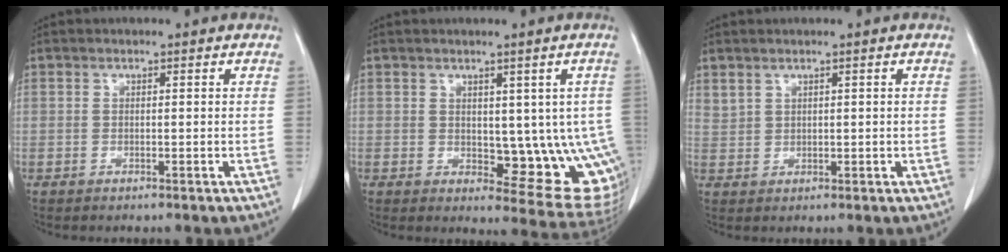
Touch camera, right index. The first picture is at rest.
{"total": 10.6, "force": [0.0, 5.1, 9.3], "torque": [-0.090, -0.005, 0.013]}
{"total": 1.8, "force": [1.5, 0.9, 0.6], "torque": [-0.015, 0.008, 0.039]}